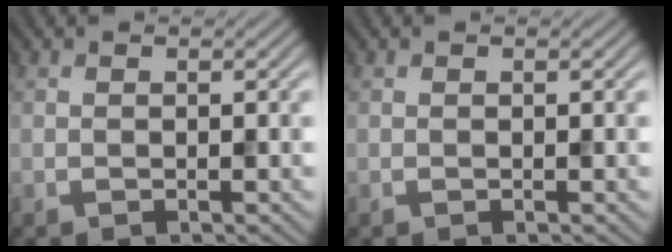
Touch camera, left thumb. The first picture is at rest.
{"total": 0.0}